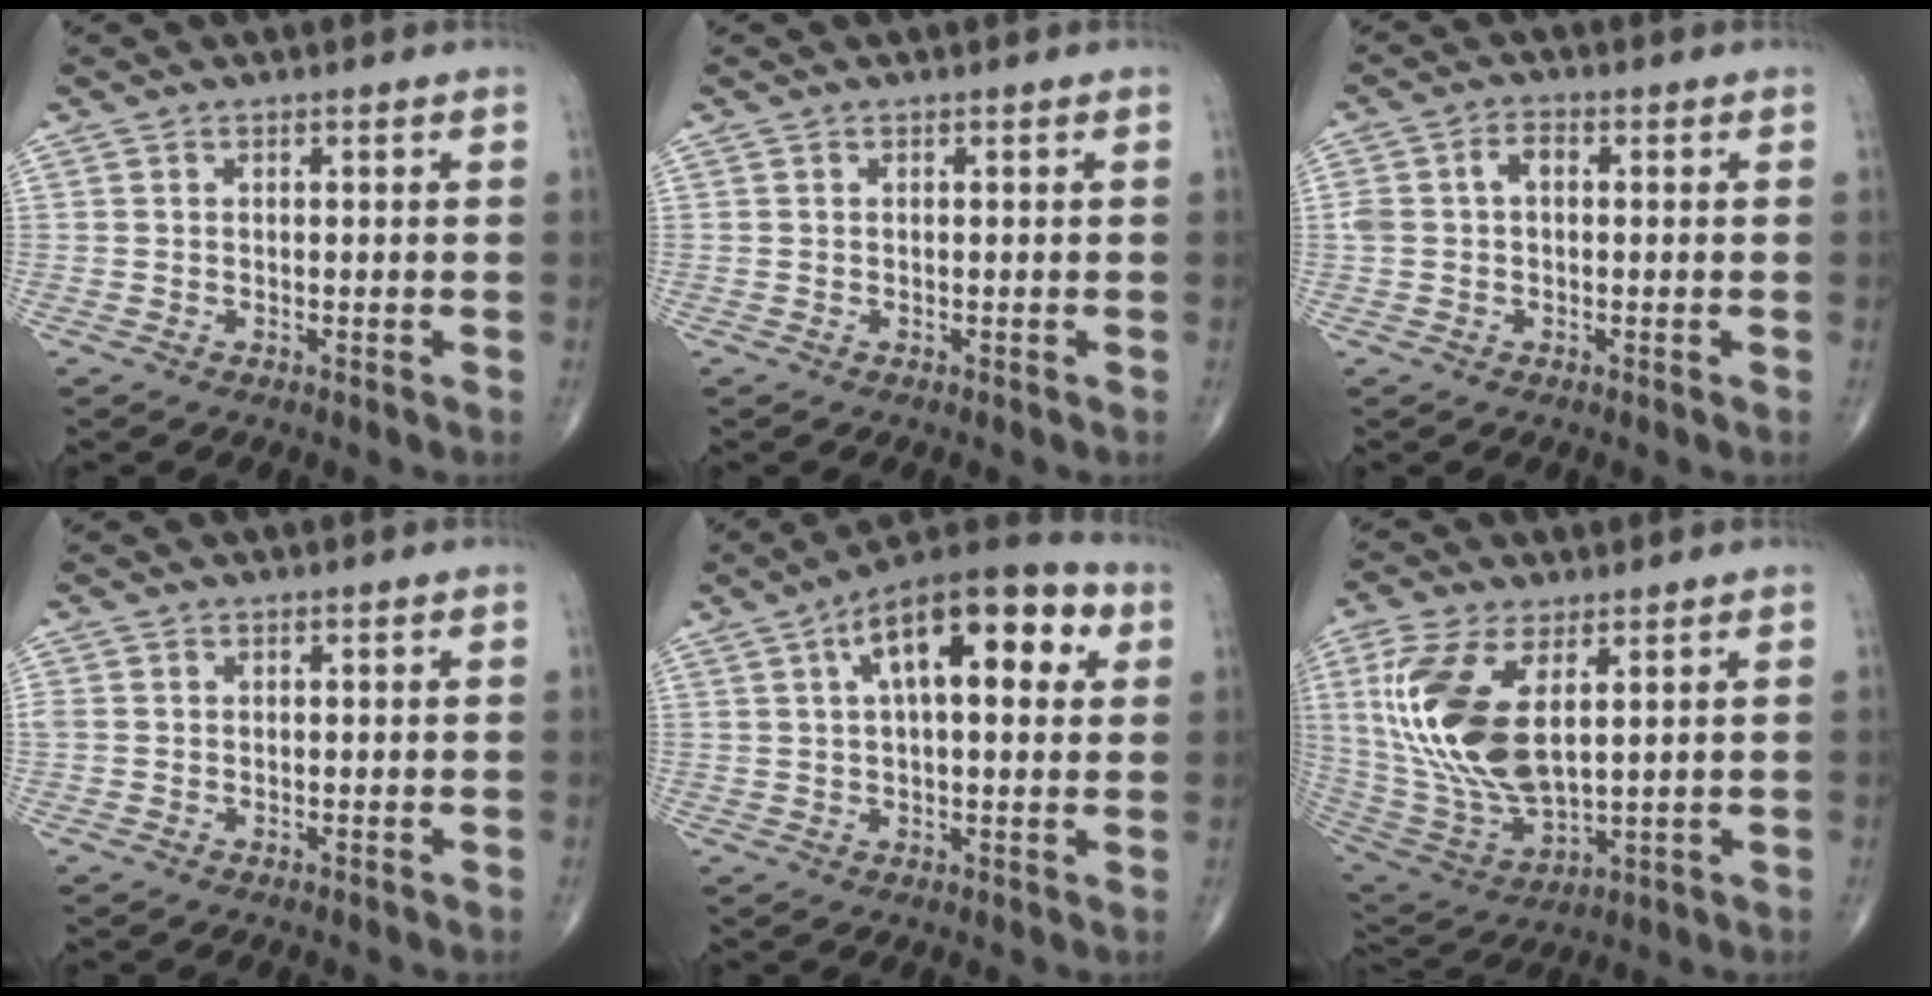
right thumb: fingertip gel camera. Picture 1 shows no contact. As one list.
[{"total": 0.0}, {"total": 3.9, "force": [0.3, 2.5, 3.0], "torque": [-0.067, 0.019, 0.003]}, {"total": 1.2, "force": [0.1, 1.0, 0.6], "torque": [-0.019, 0.008, 0.005]}, {"total": 17.7, "force": [5.9, 7.4, 15.0], "torque": [-0.207, 0.021, 0.080]}, {"total": 18.3, "force": [4.5, 8.8, 15.4], "torque": [-0.329, -0.024, 0.098]}]